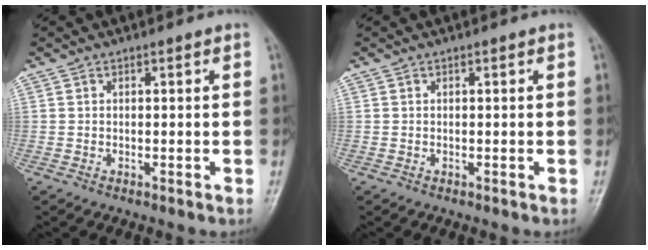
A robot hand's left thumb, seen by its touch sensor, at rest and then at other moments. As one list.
[{"total": 0.0}]